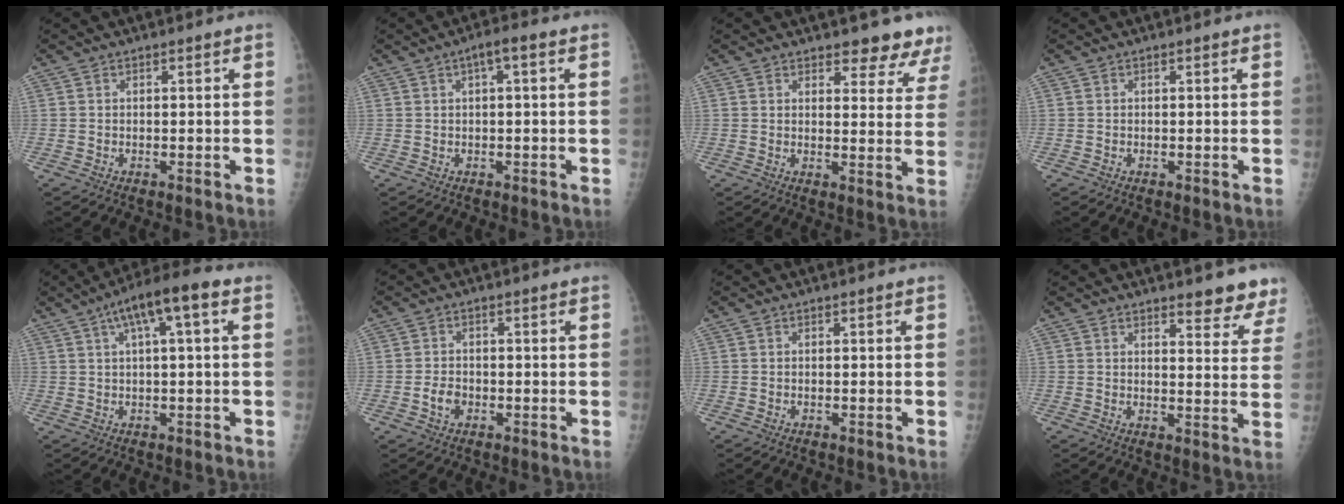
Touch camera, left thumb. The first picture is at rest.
{"total": 2.8, "force": [0.8, 0.7, 2.6], "torque": [-0.044, 0.012, 0.008]}
{"total": 7.7, "force": [6.9, 2.8, 1.9], "torque": [0.018, -0.040, 0.062]}
{"total": 0.0}
{"total": 9.4, "force": [3.4, 2.1, 8.5], "torque": [-0.149, 0.031, 0.049]}
{"total": 3.0, "force": [-1.1, 2.2, 1.7], "torque": [-0.024, 0.007, -0.020]}
{"total": 0.0}
{"total": 8.0, "force": [7.0, 2.4, 3.2], "torque": [-0.003, -0.042, 0.068]}